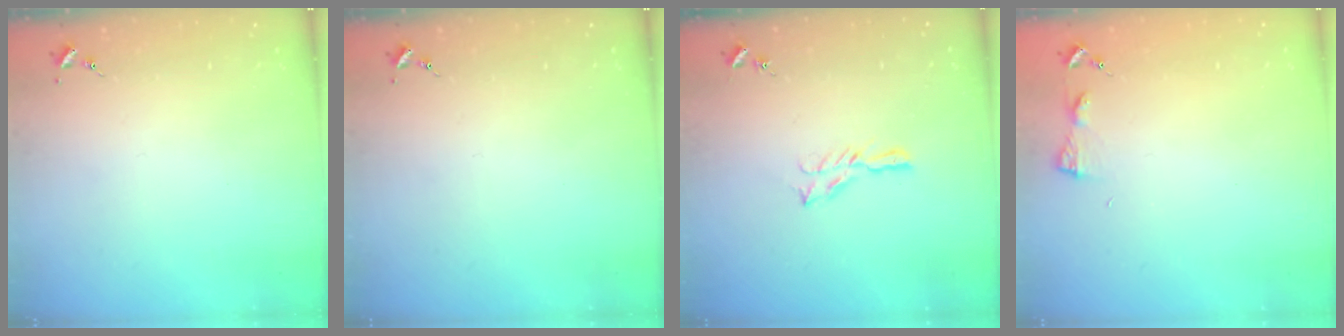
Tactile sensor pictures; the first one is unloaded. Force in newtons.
{"total": 0.0}
{"total": 5.1, "press": 5.1, "slide": 0.5}
{"total": 3.2, "press": 3.1, "slide": 0.3}